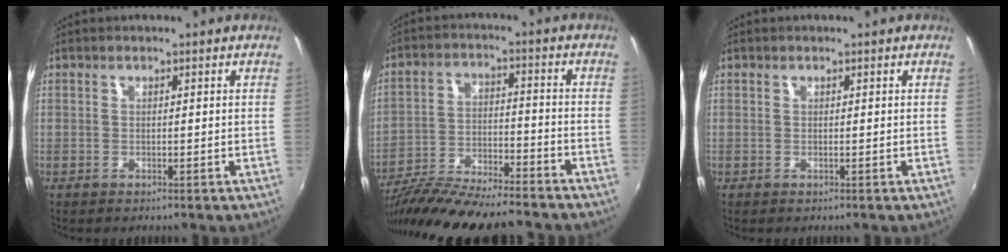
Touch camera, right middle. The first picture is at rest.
{"total": 18.9, "force": [-16.4, 2.5, 8.9], "torque": [-0.174, -0.038, -0.271]}
{"total": 0.0}